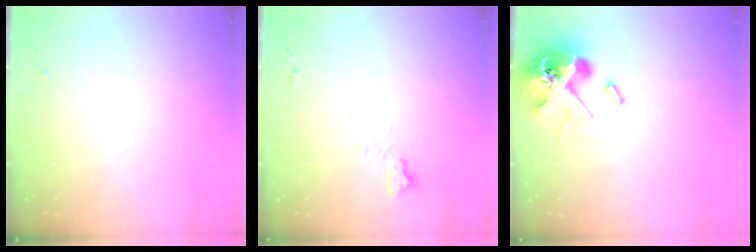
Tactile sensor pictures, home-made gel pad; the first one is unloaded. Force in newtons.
{"total": 4.8, "press": 4.8, "slide": 0.6}
{"total": 12.3, "press": 12.2, "slide": 1.9}